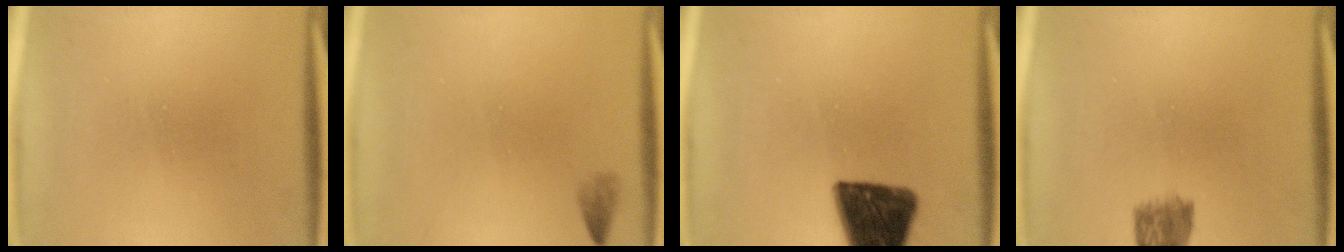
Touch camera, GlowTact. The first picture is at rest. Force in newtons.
{"total": 1.4}
{"total": 13.7}
{"total": 4.5}